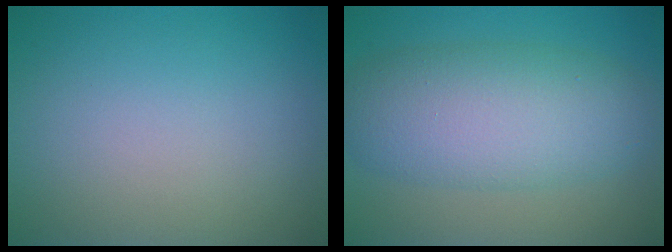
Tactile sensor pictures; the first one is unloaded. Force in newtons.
{"total": 7.6, "press": 7.6, "slide": 0.2}